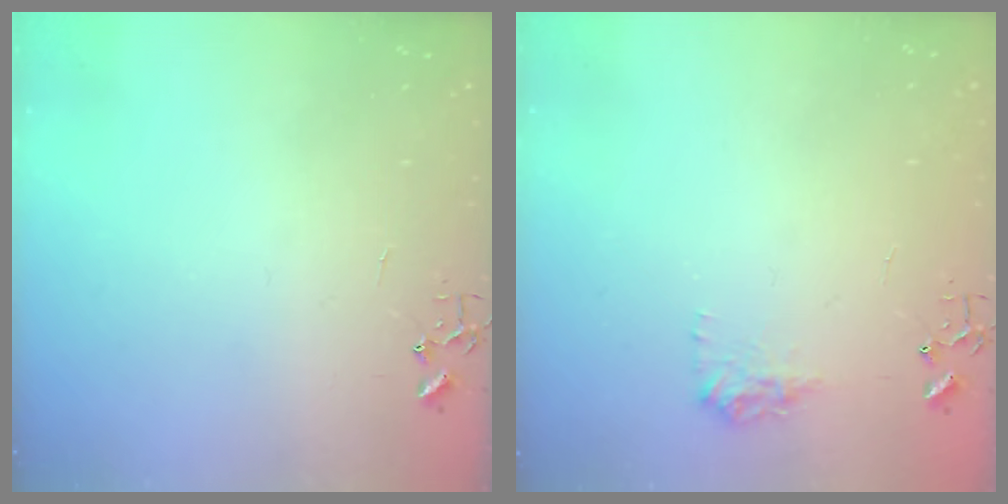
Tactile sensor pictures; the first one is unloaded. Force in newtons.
{"total": 8.7, "press": 8.7, "slide": 0.4}